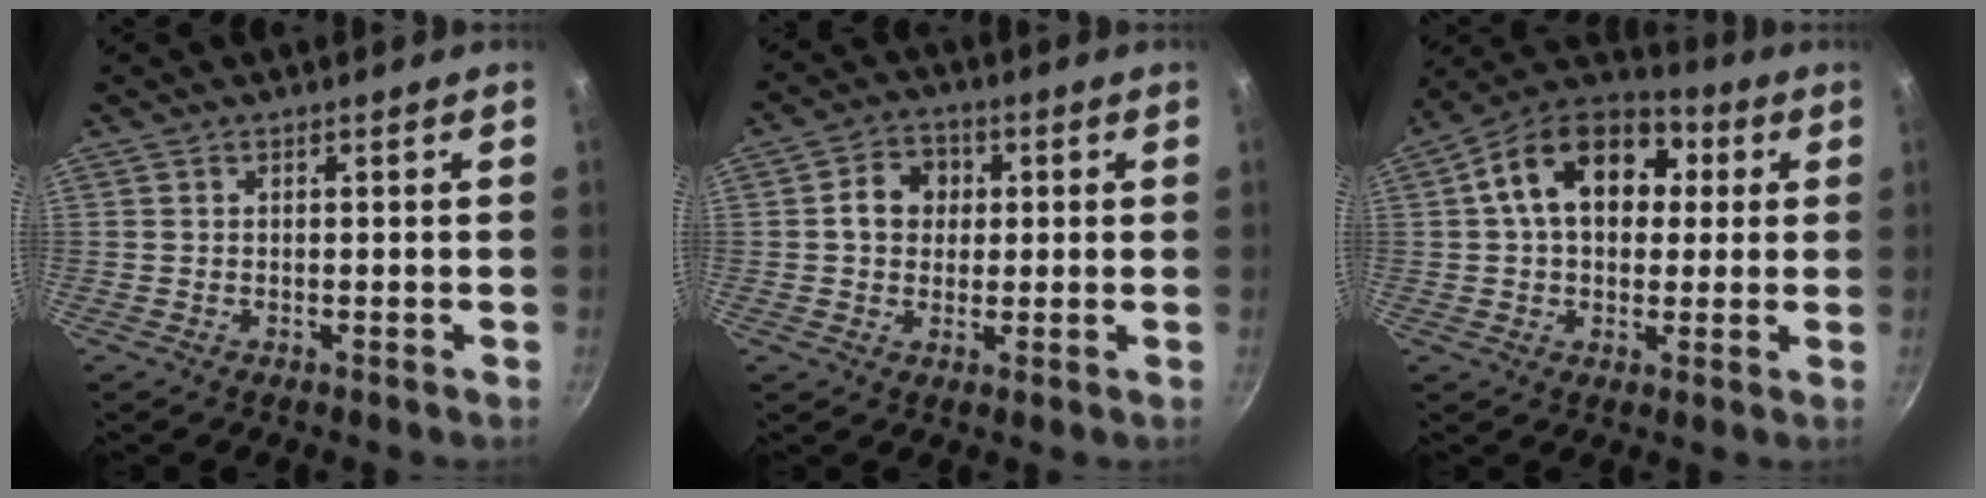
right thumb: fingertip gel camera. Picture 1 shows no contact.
{"total": 6.9, "force": [0.8, 5.9, 3.5], "torque": [-0.027, 0.011, 0.004]}
{"total": 17.3, "force": [3.6, 12.1, 11.9], "torque": [-0.164, 0.026, 0.039]}